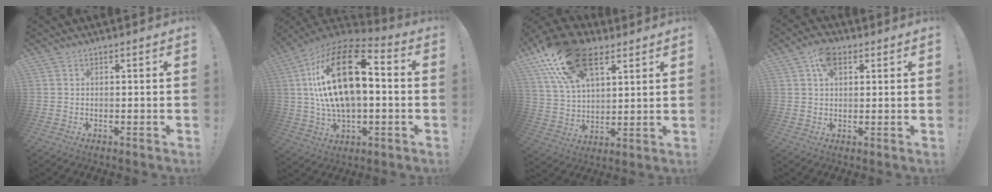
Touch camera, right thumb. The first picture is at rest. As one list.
[{"total": 23.6, "force": [3.6, 12.4, 19.8], "torque": [-0.368, -0.004, 0.061]}, {"total": 20.1, "force": [10.9, 11.6, 12.3], "torque": [-0.229, -0.045, 0.197]}, {"total": 6.8, "force": [2.8, 4.2, 4.6], "torque": [-0.072, 0.000, 0.052]}]